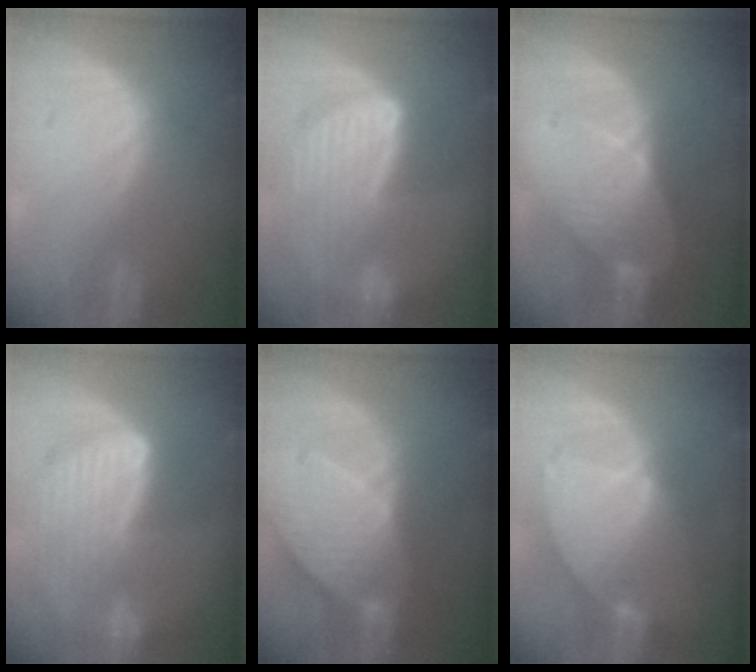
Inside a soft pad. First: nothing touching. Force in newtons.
{"total": 9.3, "press": 8.1, "slide": 4.6}
{"total": 7.4, "press": 6.9, "slide": 2.6}
{"total": 9.1, "press": 7.9, "slide": 4.5}
{"total": 10.2, "press": 9.0, "slide": 4.8}
{"total": 8.5, "press": 7.4, "slide": 4.2}